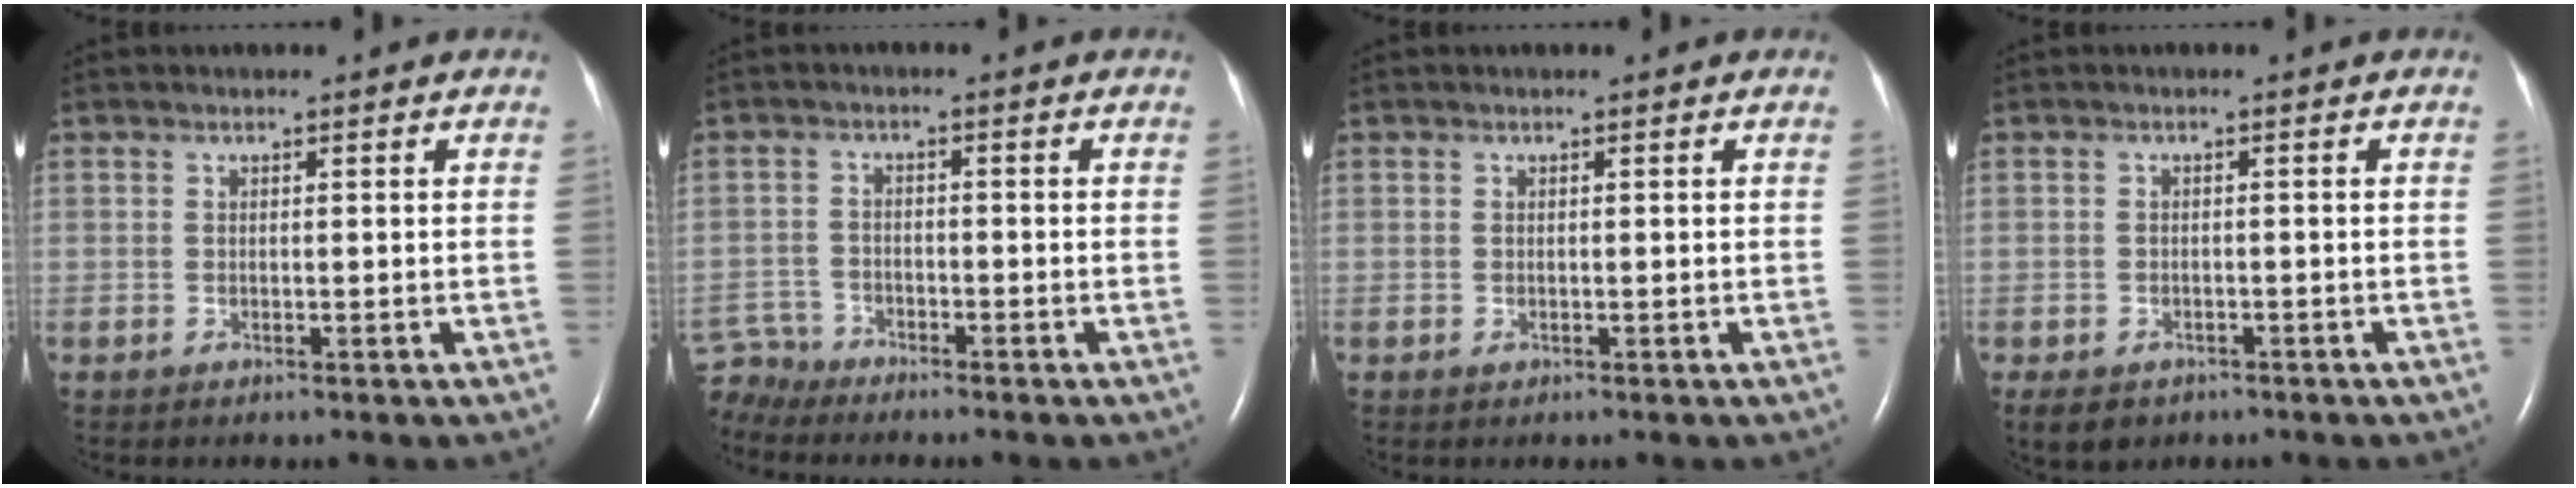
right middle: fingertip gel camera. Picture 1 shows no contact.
{"total": 5.0, "force": [-4.9, 1.0, 0.0], "torque": [-0.003, -0.009, -0.095]}
{"total": 0.0}
{"total": 9.7, "force": [-5.8, 6.7, 3.8], "torque": [-0.099, -0.015, -0.072]}